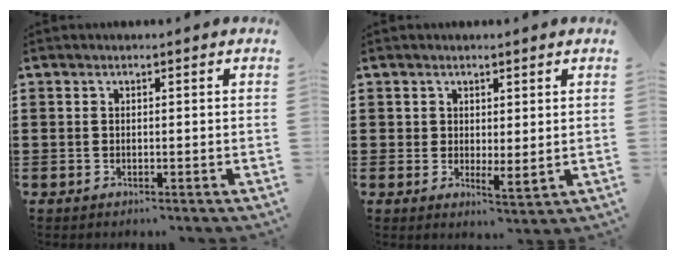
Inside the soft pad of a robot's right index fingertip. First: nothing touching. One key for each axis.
{"total": 1.9, "fx": 1.3, "fy": 1.1, "fz": 0.9, "tx": -0.013, "ty": 0.001, "tz": 0.024}